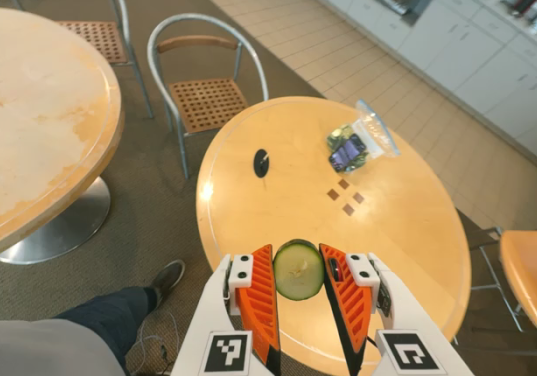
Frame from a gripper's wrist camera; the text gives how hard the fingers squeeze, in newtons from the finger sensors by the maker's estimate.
{"total": 6.3, "left": 6.3, "right": 6.4}